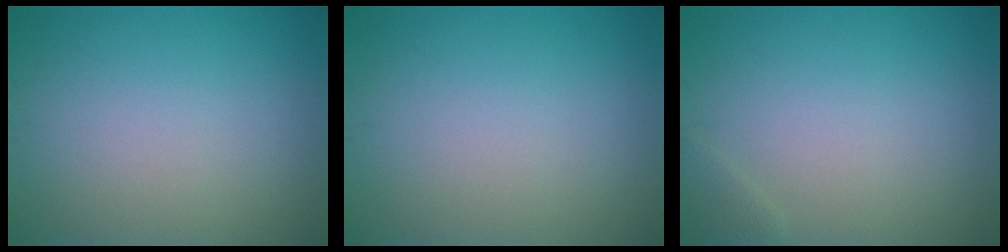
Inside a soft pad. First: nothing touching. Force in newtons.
{"total": 0.0}
{"total": 0.8, "press": 0.8, "slide": 0.1}